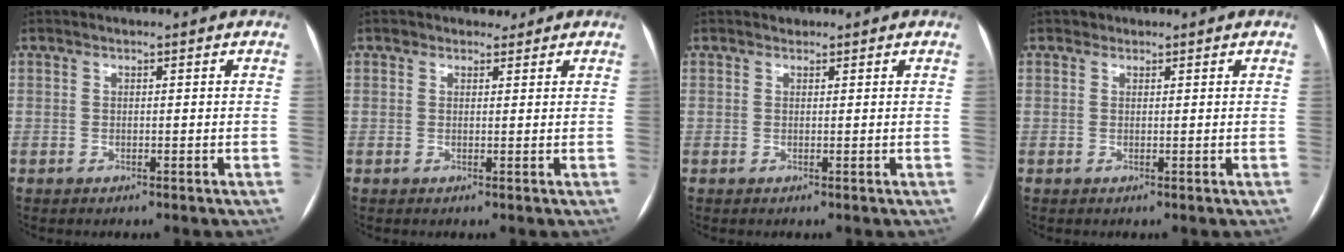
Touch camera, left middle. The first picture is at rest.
{"total": 1.5, "force": [1.2, 0.9, -0.1], "torque": [0.005, 0.004, 0.014]}
{"total": 0.5, "force": [0.4, 0.3, 0.0], "torque": [-0.002, 0.000, 0.006]}
{"total": 0.6, "force": [0.4, 0.5, 0.0], "torque": [0.002, -0.001, 0.006]}